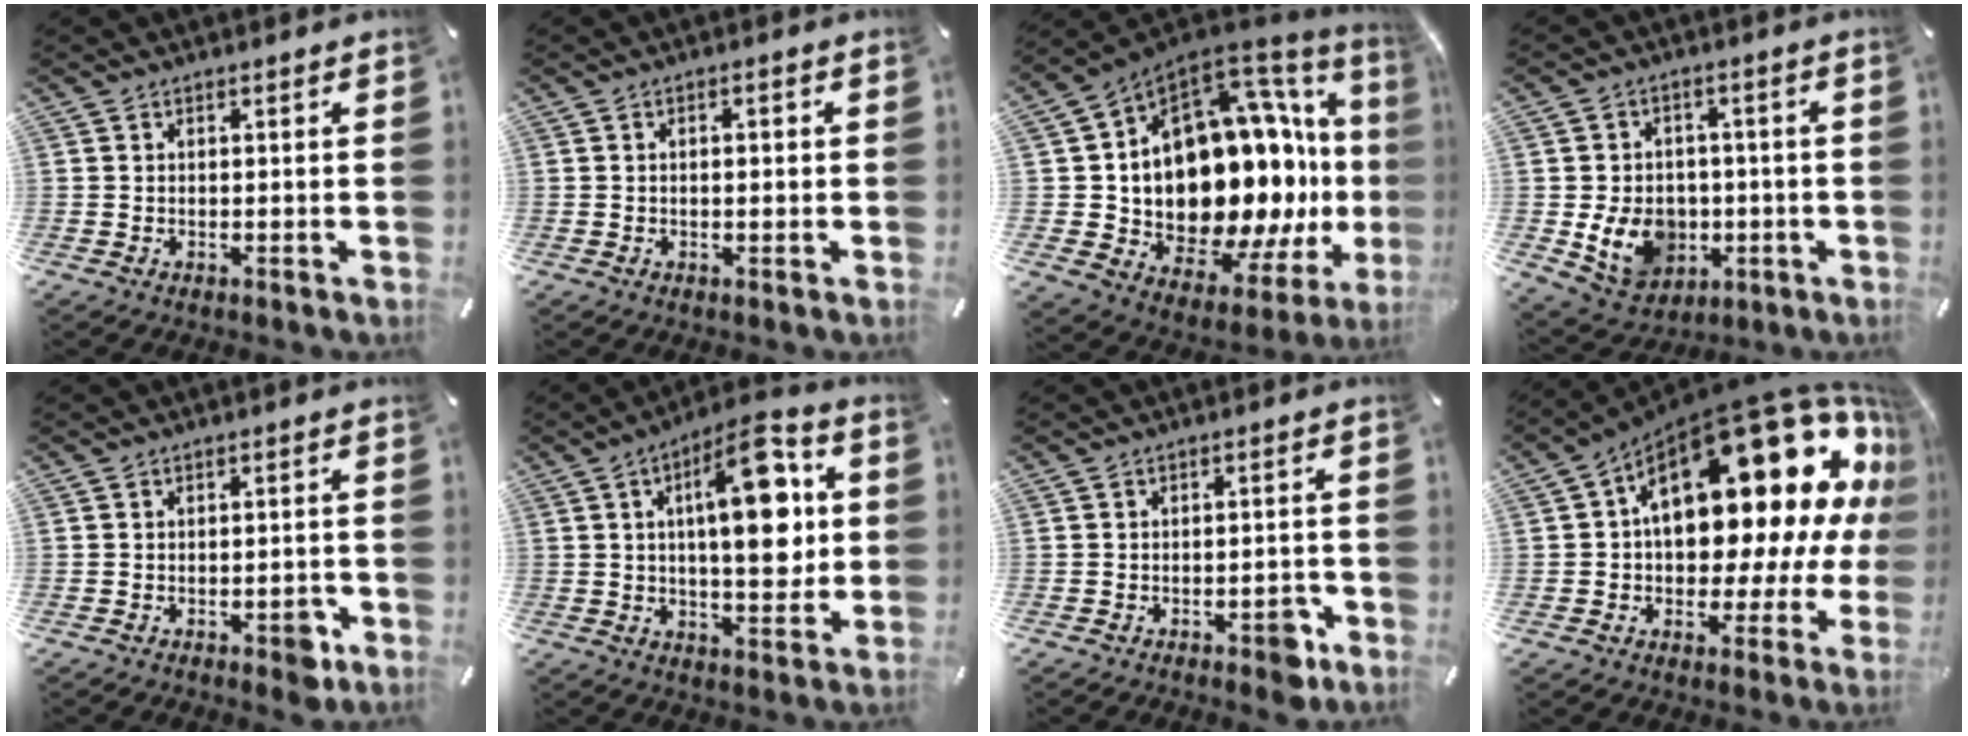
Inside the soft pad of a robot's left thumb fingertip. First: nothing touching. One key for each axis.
{"total": 1.9, "fx": -0.2, "fy": 0.9, "fz": 1.6, "tx": -0.030, "ty": 0.006, "tz": -0.005}
{"total": 23.8, "fx": 2.0, "fy": 15.9, "fz": 17.5, "tx": -0.293, "ty": -0.085, "tz": 0.072}
{"total": 11.8, "fx": -2.5, "fy": 9.9, "fz": 5.9, "tx": -0.135, "ty": 0.011, "tz": -0.038}
{"total": 4.0, "fx": -2.0, "fy": 1.8, "fz": 3.0, "tx": -0.043, "ty": 0.014, "tz": -0.032}
{"total": 18.8, "fx": 4.5, "fy": 7.8, "fz": 16.5, "tx": -0.246, "ty": -0.021, "tz": 0.065}
{"total": 4.6, "fx": -2.7, "fy": 2.0, "fz": 3.2, "tx": -0.046, "ty": 0.020, "tz": -0.046}
{"total": 29.2, "fx": 9.6, "fy": 14.3, "fz": 23.6, "tx": -0.329, "ty": -0.098, "tz": 0.174}